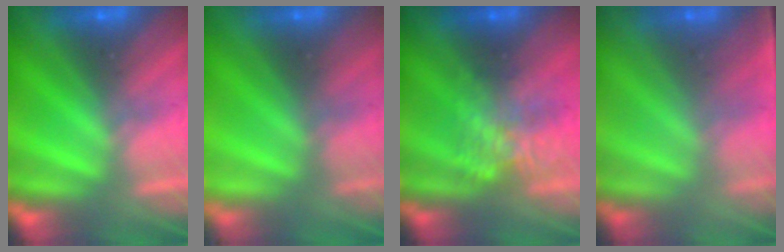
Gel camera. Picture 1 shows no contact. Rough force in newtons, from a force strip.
{"total": 2.9}
{"total": 4.7}
{"total": 1.1}